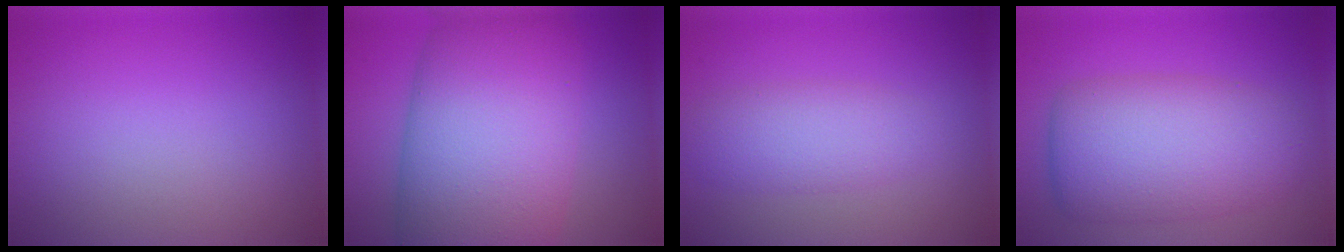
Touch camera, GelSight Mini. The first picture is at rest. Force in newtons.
{"total": 15.9, "press": 15.9, "slide": 0.8}
{"total": 3.4, "press": 3.4, "slide": 0.1}
{"total": 8.6, "press": 8.6, "slide": 0.4}